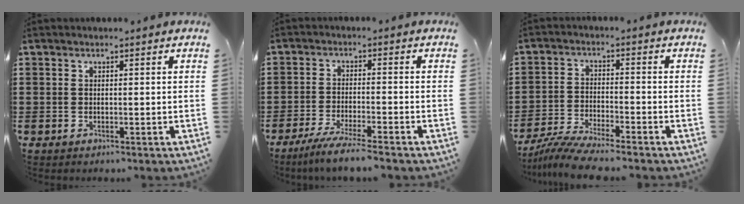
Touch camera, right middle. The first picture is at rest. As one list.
[{"total": 4.6, "force": [-4.1, -0.4, 2.2], "torque": [-0.049, -0.018, -0.077]}, {"total": 6.2, "force": [-5.8, -0.1, 2.0], "torque": [-0.051, -0.015, -0.114]}]